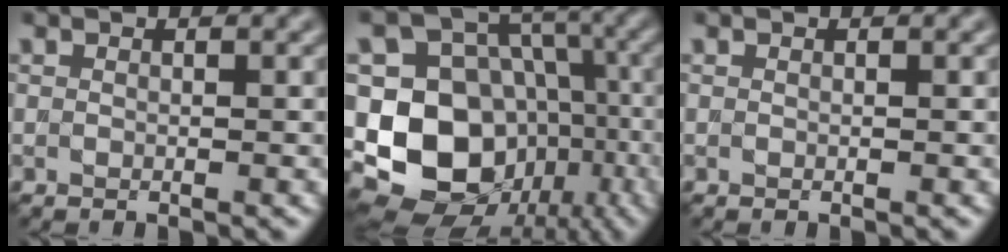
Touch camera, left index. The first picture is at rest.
{"total": 16.5, "force": [-4.5, 13.8, 7.9], "torque": [-0.149, 0.003, -0.078]}
{"total": 0.0}